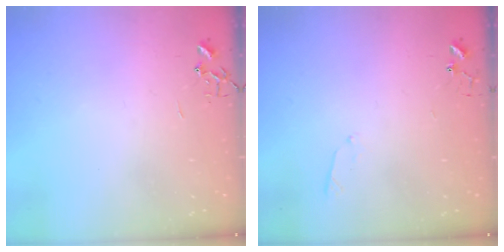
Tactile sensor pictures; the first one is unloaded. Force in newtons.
{"total": 4.1, "press": 4.0, "slide": 0.8}